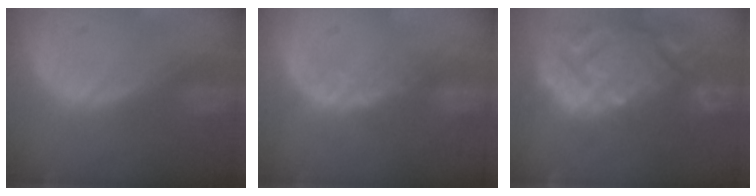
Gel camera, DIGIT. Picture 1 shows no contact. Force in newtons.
{"total": 2.6, "press": 2.1, "slide": 1.5}
{"total": 14.6, "press": 12.5, "slide": 7.5}